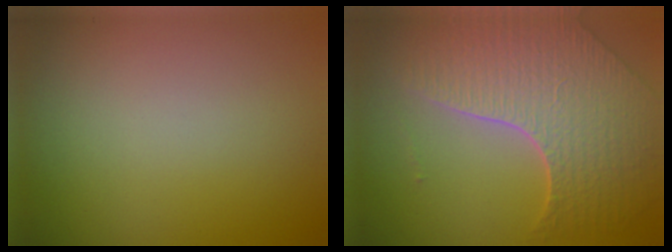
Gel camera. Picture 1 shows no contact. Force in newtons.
{"total": 7.6, "press": 5.5, "slide": 5.2}